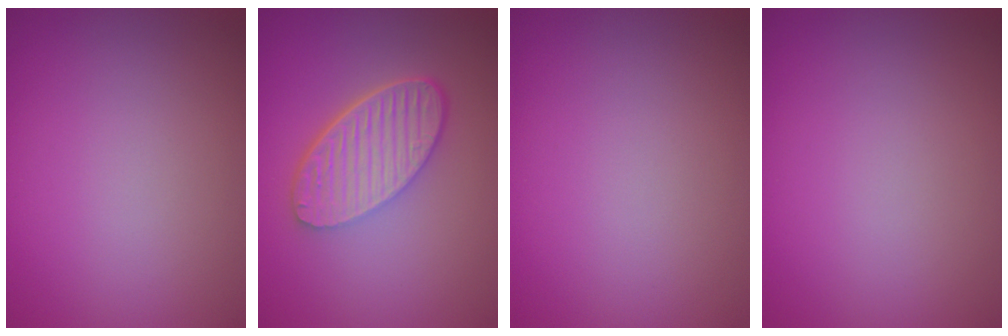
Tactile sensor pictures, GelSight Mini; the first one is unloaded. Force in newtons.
{"total": 5.9, "press": 4.2, "slide": 4.1}
{"total": 0.0}
{"total": 0.0}